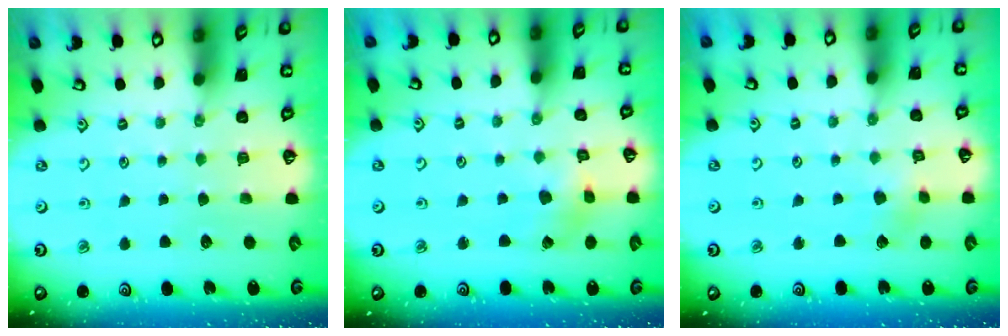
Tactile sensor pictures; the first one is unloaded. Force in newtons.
{"total": 2.2, "press": 2.2, "slide": 0.4}
{"total": 3.3, "press": 3.3, "slide": 0.3}